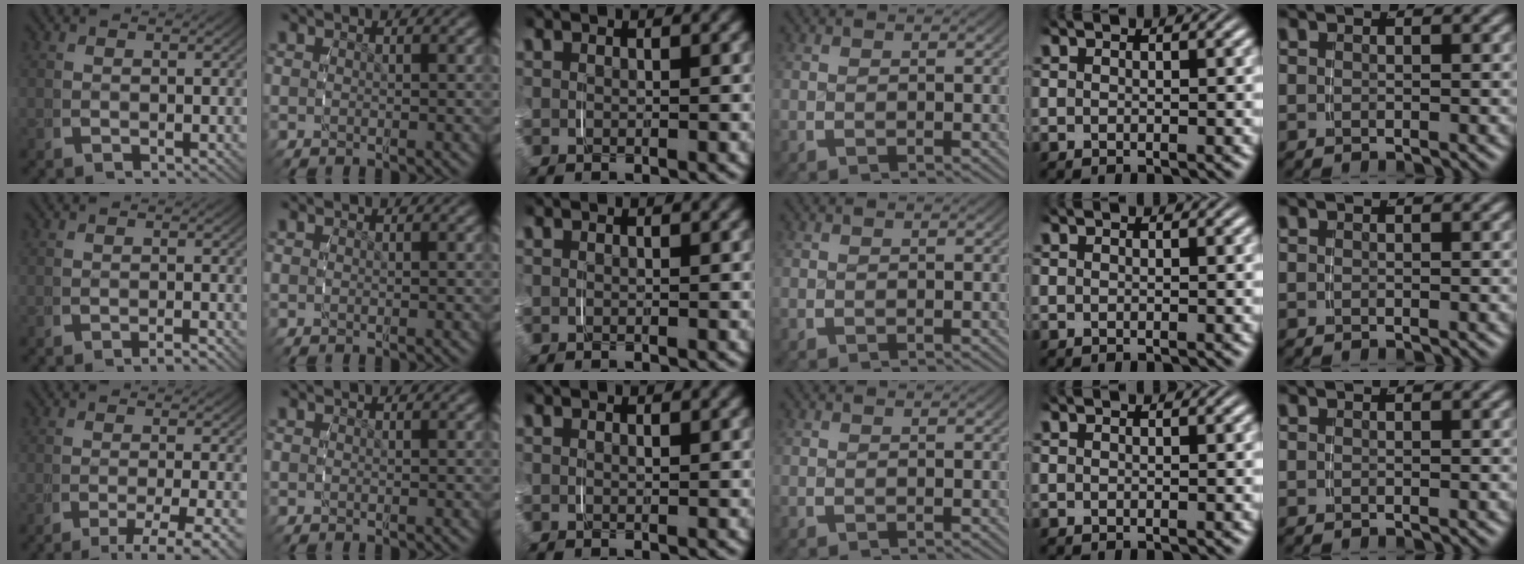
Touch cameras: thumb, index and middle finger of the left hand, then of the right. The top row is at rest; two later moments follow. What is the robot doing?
{"motion": "grasp_and_lifting", "object": "measuring cup"}